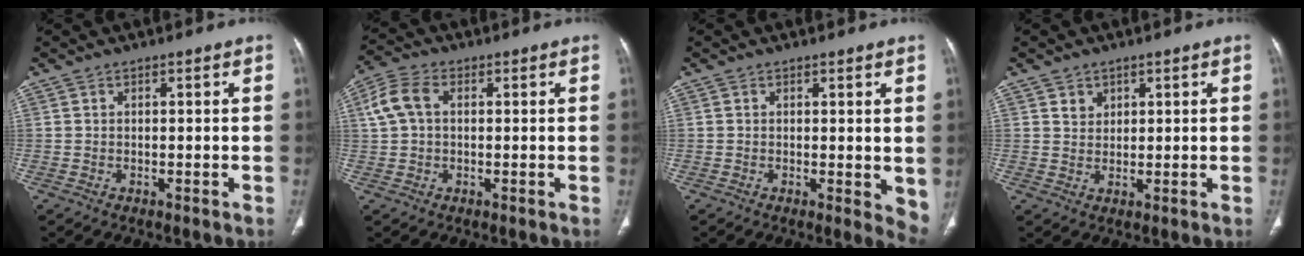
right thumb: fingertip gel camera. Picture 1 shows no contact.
{"total": 6.2, "force": [1.1, 4.2, 4.5], "torque": [-0.103, 0.020, 0.020]}
{"total": 4.9, "force": [0.4, 2.1, 4.4], "torque": [-0.046, -0.013, 0.004]}
{"total": 2.5, "force": [1.4, 2.0, 0.7], "torque": [0.004, -0.011, 0.025]}